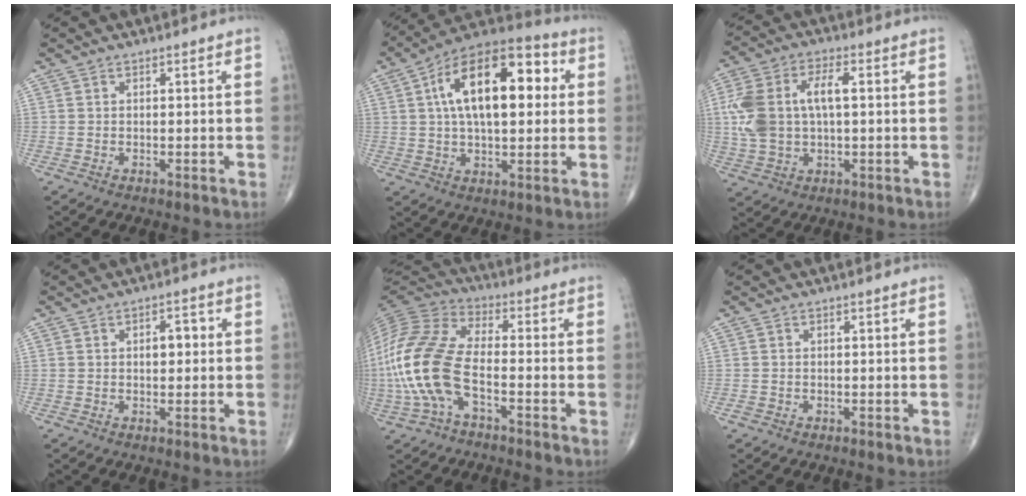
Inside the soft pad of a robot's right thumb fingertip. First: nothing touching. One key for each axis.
{"total": 20.6, "fx": 4.2, "fy": 10.1, "fz": 17.4, "tx": -0.261, "ty": 0.024, "tz": 0.055}
{"total": 13.1, "fx": 1.2, "fy": 7.1, "fz": 11.0, "tx": -0.240, "ty": 0.022, "tz": 0.025}
{"total": 3.1, "fx": 0.3, "fy": 1.8, "fz": 2.5, "tx": -0.028, "ty": 0.008, "tz": 0.002}
{"total": 17.0, "fx": -4.5, "fy": 8.0, "fz": 14.3, "tx": -0.323, "ty": 0.030, "tz": -0.091}
{"total": 0.8, "fx": -0.4, "fy": 0.6, "fz": 0.2, "tx": -0.004, "ty": 0.001, "tz": -0.009}